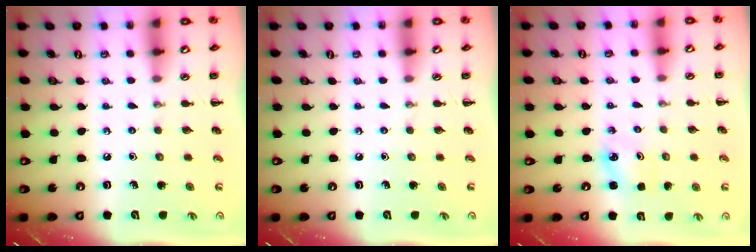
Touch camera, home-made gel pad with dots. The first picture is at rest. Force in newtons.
{"total": 0.0}
{"total": 2.2, "press": 2.2, "slide": 0.3}